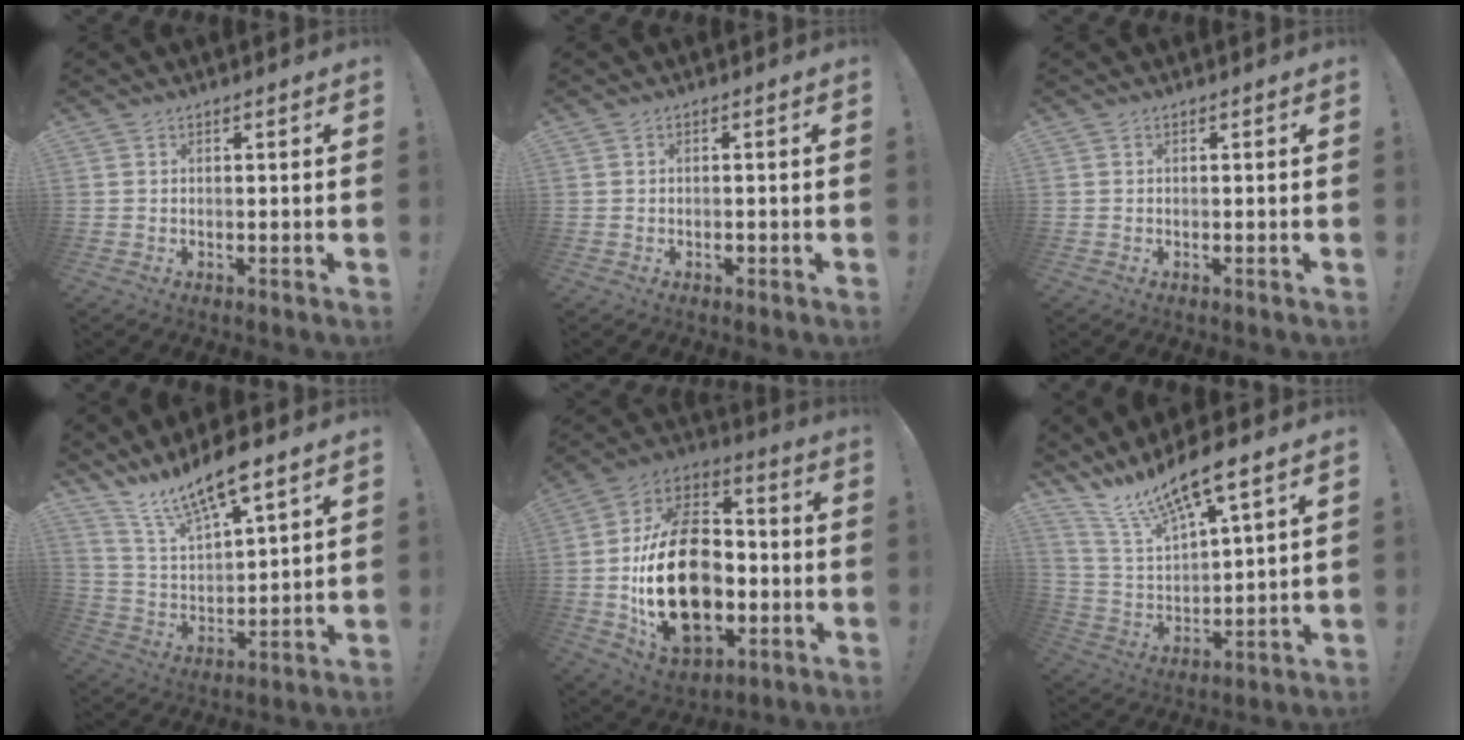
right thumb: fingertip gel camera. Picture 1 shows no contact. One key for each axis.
{"total": 0.7, "fx": -0.6, "fy": 0.4, "fz": 0.2, "tx": -0.010, "ty": 0.004, "tz": -0.008}
{"total": 0.0}
{"total": 12.4, "fx": 10.6, "fy": 2.6, "fz": 5.9, "tx": -0.124, "ty": -0.077, "tz": 0.188}
{"total": 28.2, "fx": -4.4, "fy": 18.7, "fz": 20.7, "tx": -0.371, "ty": 0.028, "tz": -0.056}
{"total": 14.1, "fx": 11.3, "fy": 3.1, "fz": 7.8, "tx": -0.150, "ty": -0.086, "tz": 0.196}